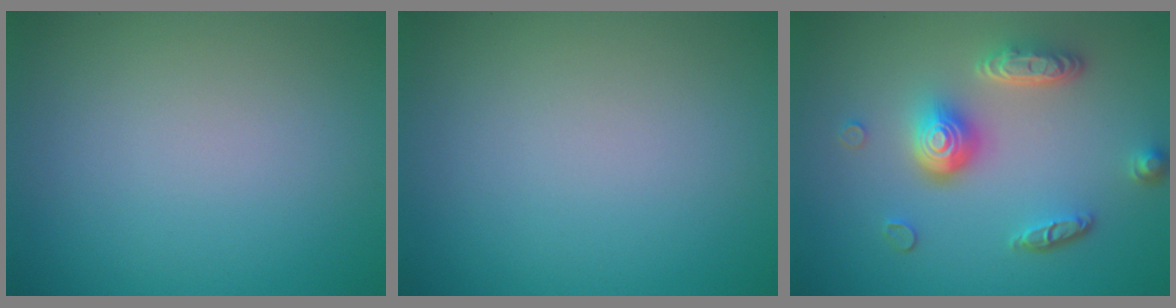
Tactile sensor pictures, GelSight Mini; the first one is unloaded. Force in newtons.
{"total": 0.0}
{"total": 5.0, "press": 3.7, "slide": 3.3}